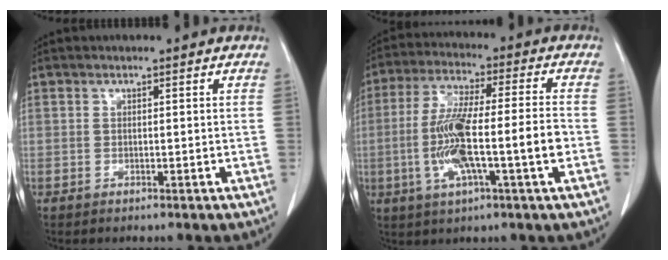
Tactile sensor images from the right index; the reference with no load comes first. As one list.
[{"total": 13.0, "force": [-2.7, 0.9, 12.7], "torque": [-0.245, 0.005, -0.048]}]